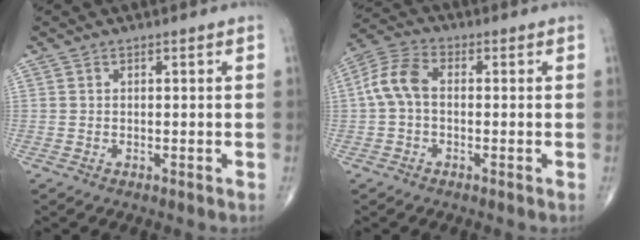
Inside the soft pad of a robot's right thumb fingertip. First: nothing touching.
{"total": 7.2, "force": [-0.1, 4.6, 5.6], "torque": [-0.117, 0.022, -0.014]}